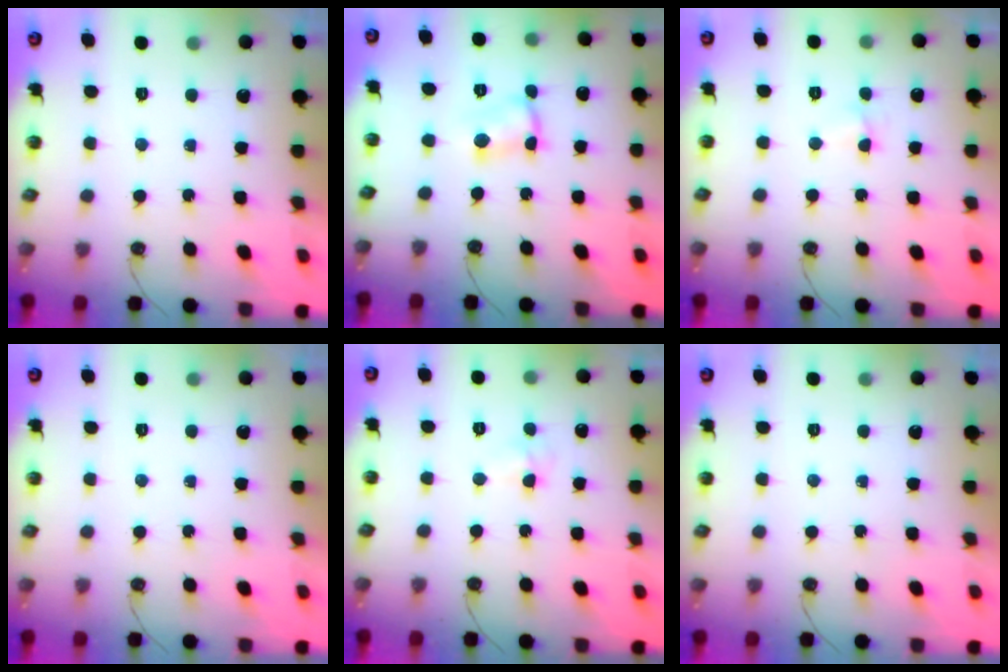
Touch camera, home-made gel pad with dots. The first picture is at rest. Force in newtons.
{"total": 2.2, "press": 2.2, "slide": 0.1}
{"total": 2.1, "press": 2.1, "slide": 0.5}
{"total": 0.0}
{"total": 2.8, "press": 2.6, "slide": 1.0}
{"total": 0.0}